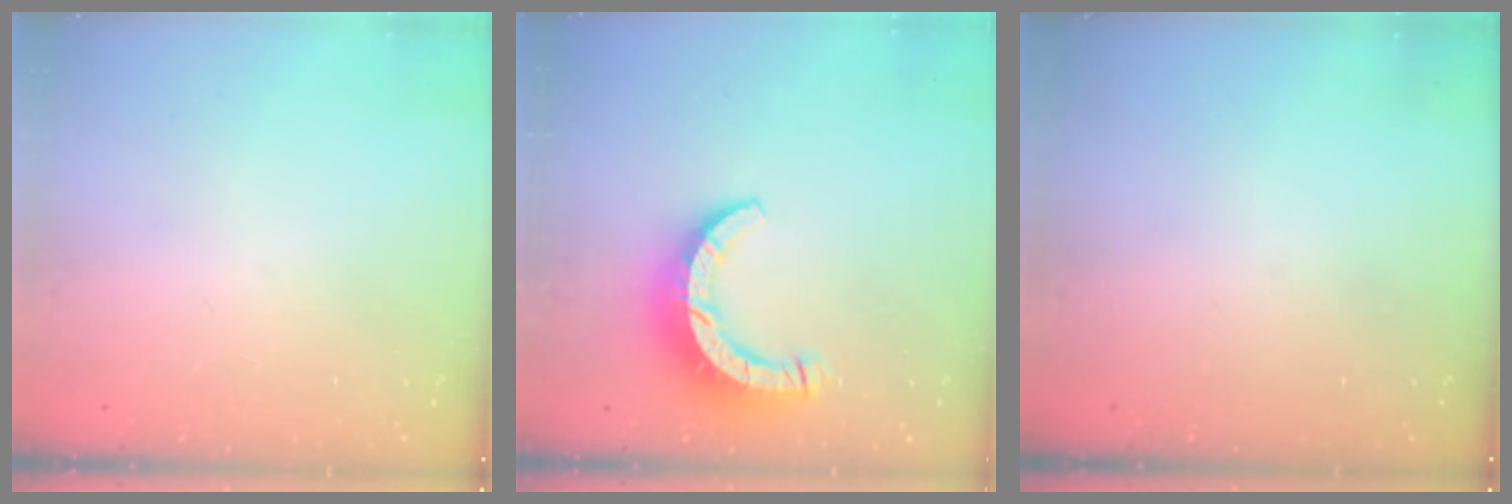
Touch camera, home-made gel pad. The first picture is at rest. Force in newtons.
{"total": 9.6, "press": 9.6, "slide": 1.0}
{"total": 0.0}